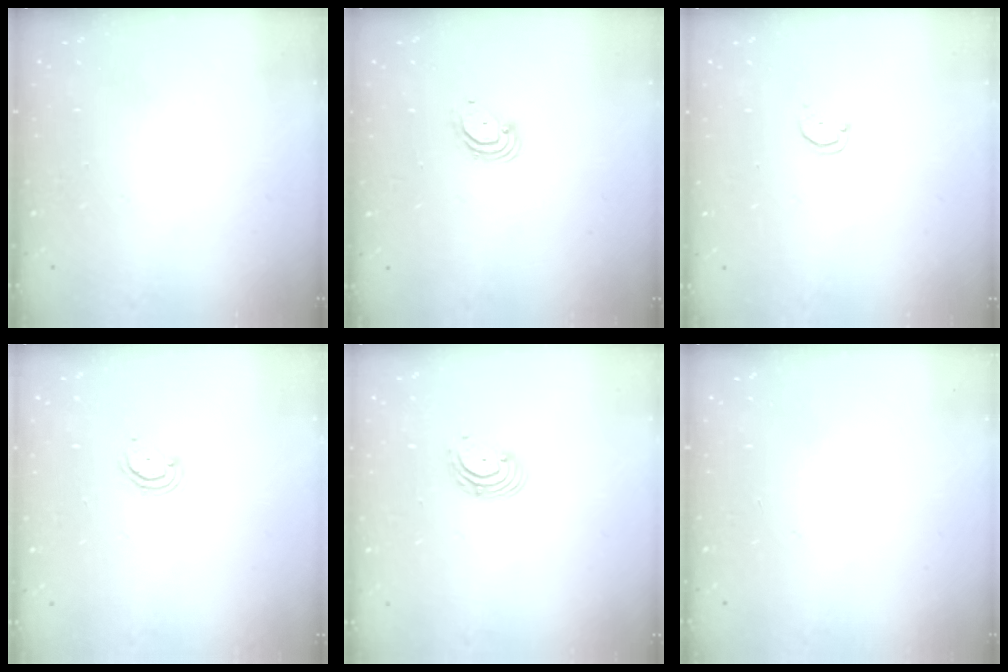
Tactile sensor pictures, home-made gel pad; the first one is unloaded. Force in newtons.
{"total": 3.8, "press": 3.8, "slide": 0.1}
{"total": 1.8, "press": 1.8, "slide": 0.1}
{"total": 3.3, "press": 3.3, "slide": 0.4}
{"total": 2.8, "press": 2.8, "slide": 0.2}
{"total": 0.0}